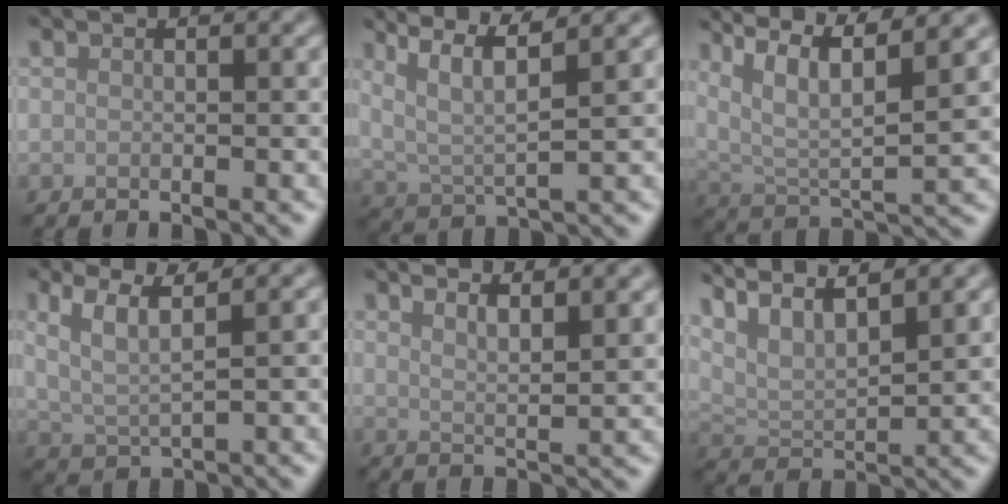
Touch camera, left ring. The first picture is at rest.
{"total": 6.2, "force": [3.8, 1.5, 4.7], "torque": [-0.082, 0.011, 0.071]}
{"total": 10.9, "force": [6.4, 3.0, 8.3], "torque": [-0.158, 0.020, 0.098]}
{"total": 4.1, "force": [2.2, 1.4, 3.2], "torque": [-0.070, 0.002, 0.045]}
{"total": 5.4, "force": [4.1, 1.5, 3.2], "torque": [-0.023, 0.018, 0.042]}
{"total": 8.2, "force": [5.8, 2.7, 5.1], "torque": [-0.115, 0.024, 0.094]}